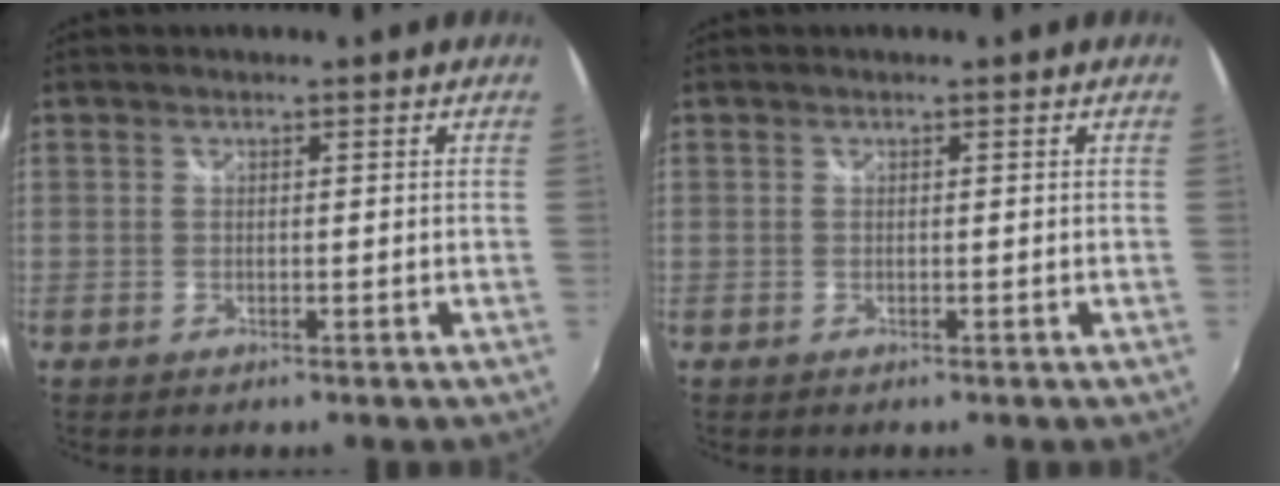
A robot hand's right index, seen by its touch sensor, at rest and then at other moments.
{"total": 0.0}